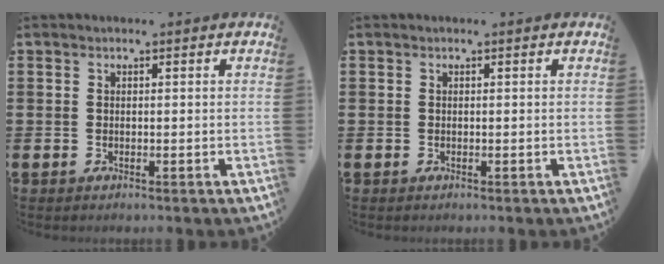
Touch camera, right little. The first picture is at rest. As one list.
[{"total": 0.0}]